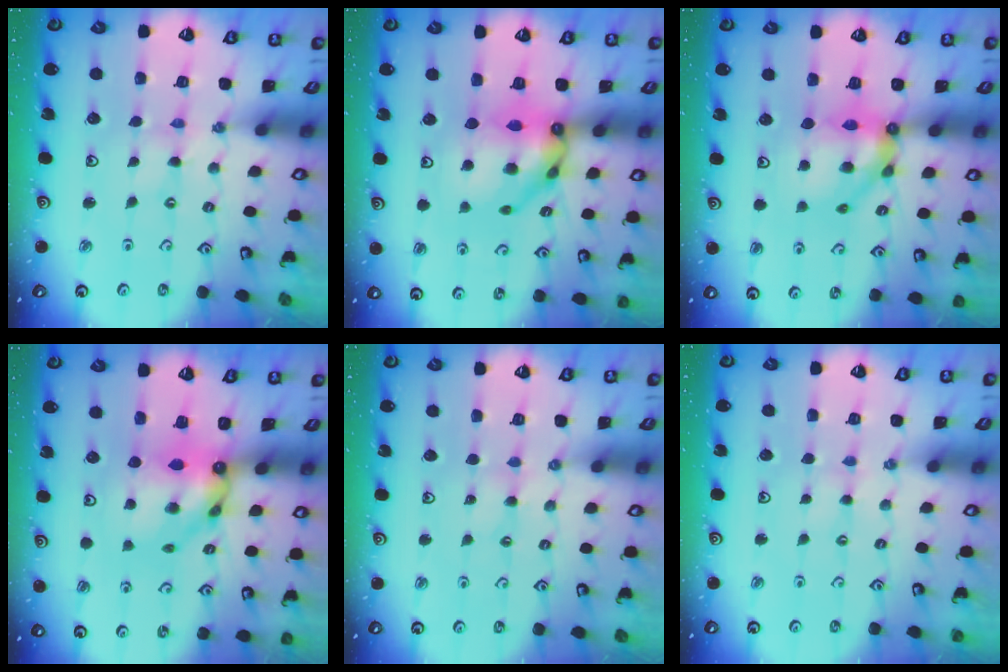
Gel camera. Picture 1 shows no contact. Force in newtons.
{"total": 14.5, "press": 14.4, "slide": 1.3}
{"total": 11.3, "press": 11.0, "slide": 2.3}
{"total": 10.5, "press": 10.4, "slide": 1.3}
{"total": 2.5, "press": 2.5, "slide": 0.2}
{"total": 2.4, "press": 2.4, "slide": 0.4}